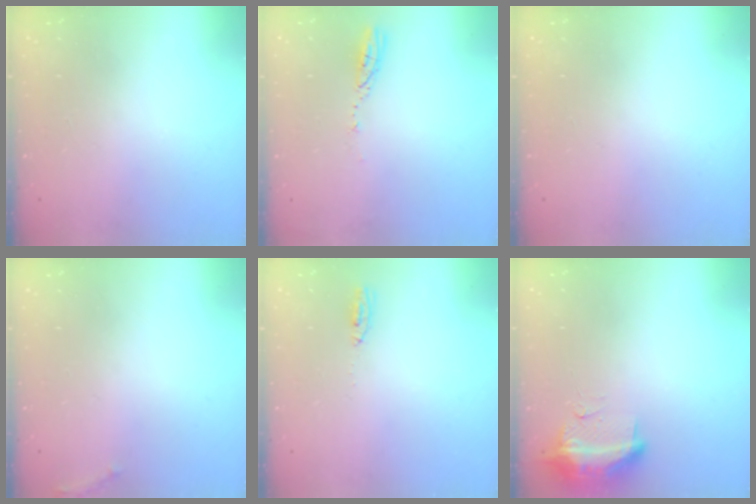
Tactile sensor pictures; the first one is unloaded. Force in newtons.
{"total": 3.7, "press": 3.6, "slide": 0.3}
{"total": 0.0}
{"total": 5.6, "press": 5.3, "slide": 1.7}
{"total": 3.4, "press": 3.0, "slide": 1.7}
{"total": 19.1, "press": 13.0, "slide": 14.0}